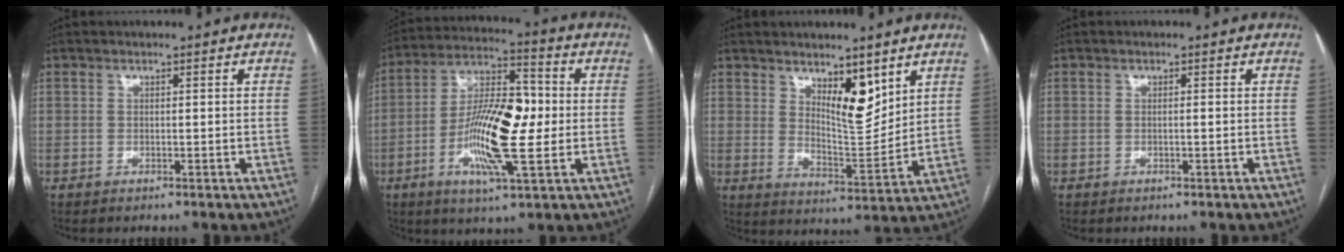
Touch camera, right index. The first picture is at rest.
{"total": 15.3, "force": [-2.0, 3.8, 14.7], "torque": [-0.273, 0.010, -0.036]}
{"total": 7.6, "force": [4.7, 2.5, 5.5], "torque": [-0.093, -0.015, 0.085]}
{"total": 0.5, "force": [-0.1, 0.0, 0.5], "torque": [-0.010, 0.001, -0.001]}